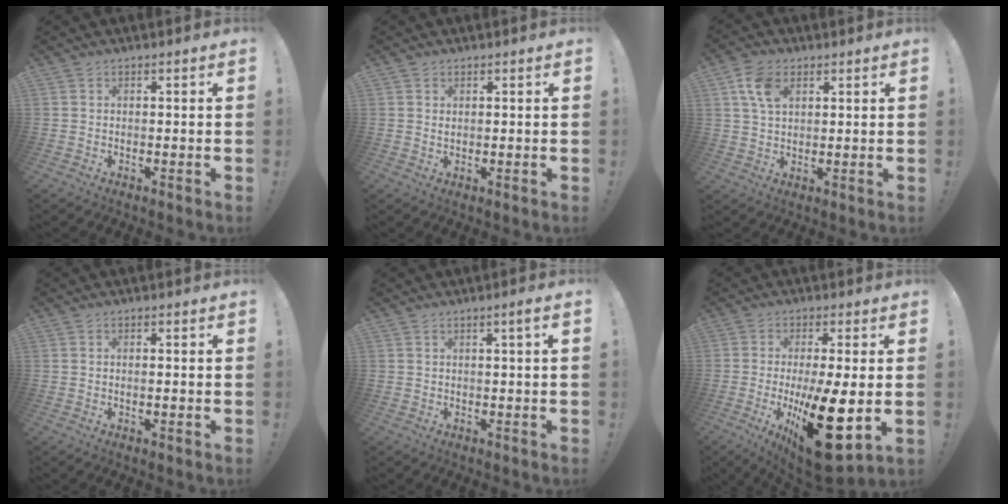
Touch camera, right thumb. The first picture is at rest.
{"total": 0.9, "force": [0.7, 0.4, 0.2], "torque": [-0.004, 0.000, 0.014]}
{"total": 8.3, "force": [3.5, 5.3, 5.4], "torque": [-0.093, -0.005, 0.065]}
{"total": 0.9, "force": [-0.3, -0.1, 0.8], "torque": [-0.014, -0.001, -0.006]}
{"total": 2.4, "force": [0.5, -0.2, 2.3], "torque": [-0.035, -0.003, 0.003]}
{"total": 19.9, "force": [-4.7, 5.8, 18.4], "torque": [-0.288, 0.005, -0.060]}